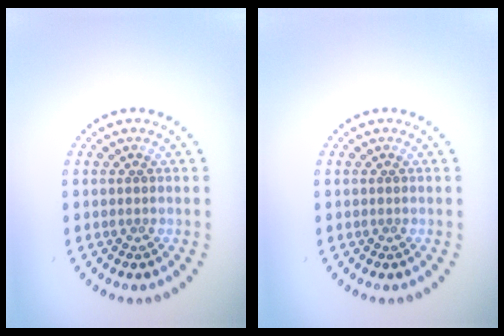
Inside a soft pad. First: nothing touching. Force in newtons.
{"total": 0.0}